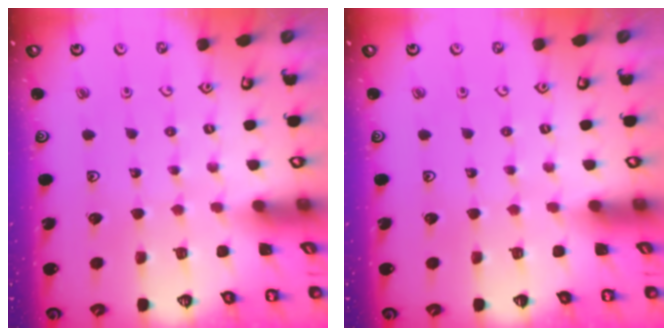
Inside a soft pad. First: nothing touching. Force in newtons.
{"total": 0.0}